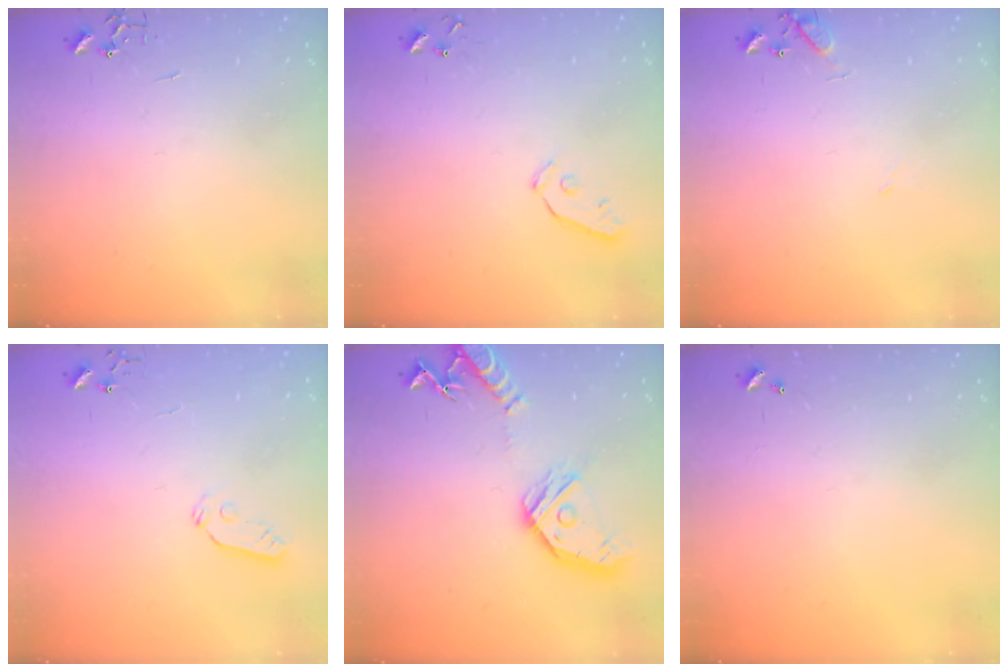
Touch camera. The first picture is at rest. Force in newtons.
{"total": 4.0, "press": 3.9, "slide": 0.7}
{"total": 8.6, "press": 8.5, "slide": 1.1}
{"total": 5.3, "press": 5.2, "slide": 0.3}
{"total": 17.1, "press": 16.9, "slide": 2.2}
{"total": 0.0}